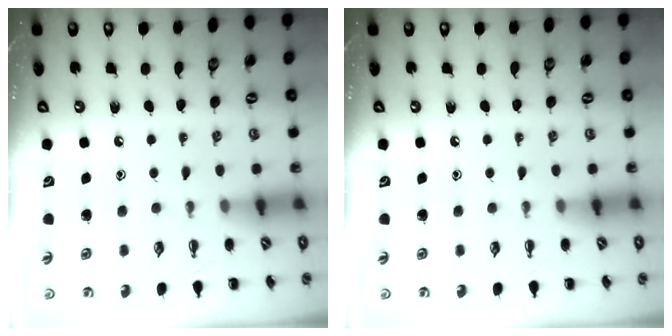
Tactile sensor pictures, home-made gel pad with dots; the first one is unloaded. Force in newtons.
{"total": 0.0}